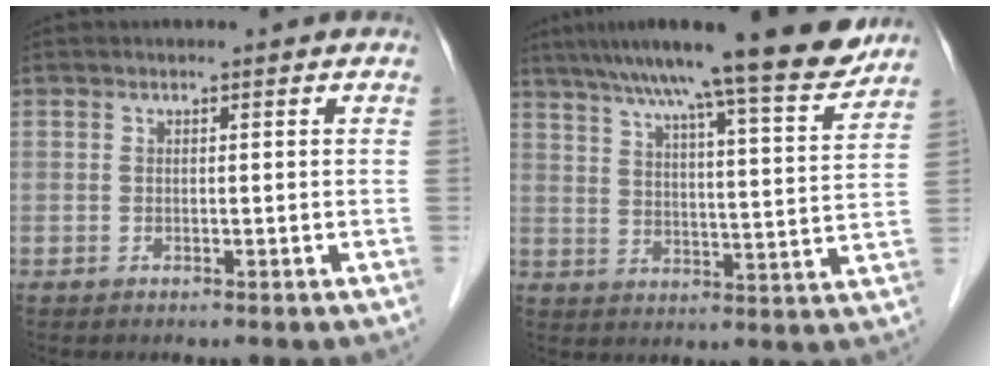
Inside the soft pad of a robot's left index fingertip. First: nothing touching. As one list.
[{"total": 19.8, "force": [16.5, 0.7, 10.9], "torque": [-0.167, 0.005, 0.230]}]